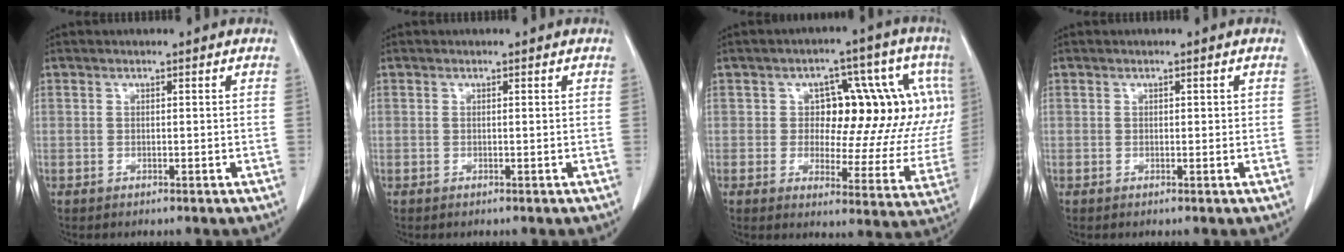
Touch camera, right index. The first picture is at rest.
{"total": 0.0}
{"total": 16.5, "force": [3.8, 8.4, 13.6], "torque": [-0.147, 0.032, 0.050]}
{"total": 0.7, "force": [0.2, 0.4, 0.5], "torque": [-0.005, 0.001, 0.002]}